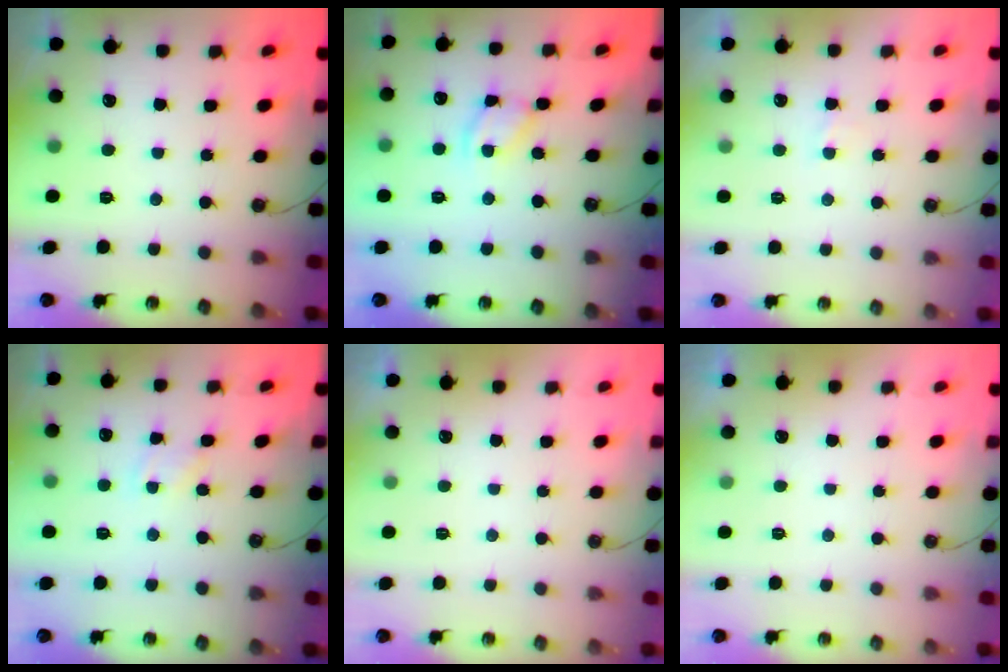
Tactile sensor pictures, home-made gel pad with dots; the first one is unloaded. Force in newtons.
{"total": 8.2, "press": 8.2, "slide": 0.7}
{"total": 2.8, "press": 2.8, "slide": 0.4}
{"total": 1.7, "press": 1.6, "slide": 0.2}
{"total": 0.0}
{"total": 0.0}